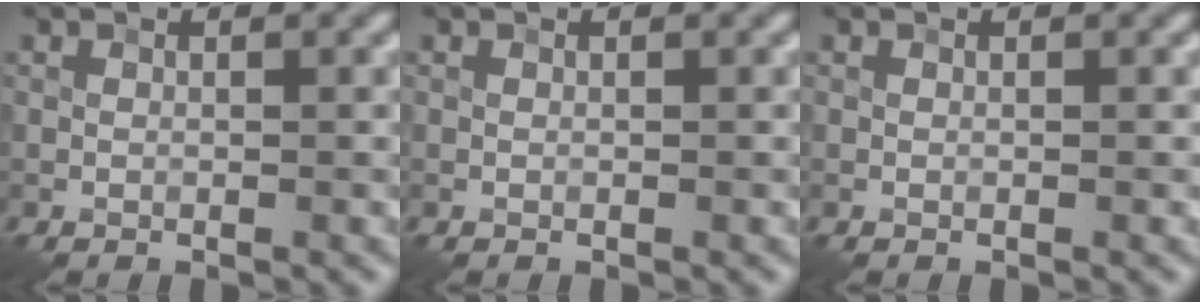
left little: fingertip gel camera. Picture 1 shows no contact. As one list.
[{"total": 0.0}, {"total": 0.0}]